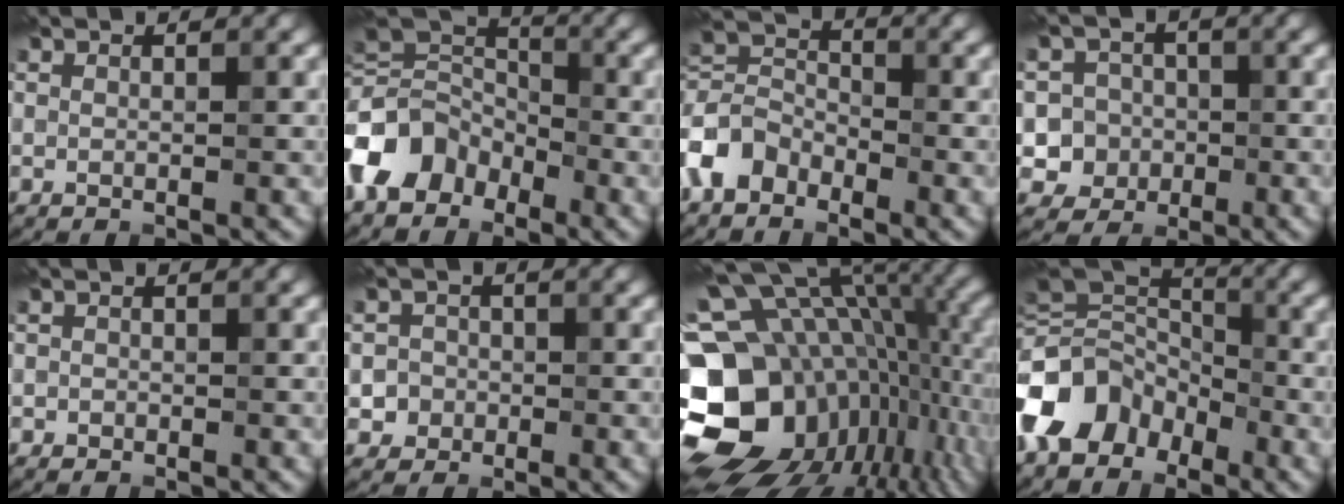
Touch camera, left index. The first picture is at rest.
{"total": 7.2, "force": [-3.3, 5.5, 3.3], "torque": [-0.058, 0.006, -0.084]}
{"total": 4.3, "force": [-2.6, 3.0, 1.7], "torque": [-0.036, 0.007, -0.068]}
{"total": 5.0, "force": [-1.3, 4.8, 0.8], "torque": [0.011, 0.007, -0.040]}
{"total": 0.6, "force": [-0.3, 0.5, 0.0], "torque": [0.004, -0.005, -0.006]}
{"total": 2.2, "force": [-0.6, 2.1, 0.3], "torque": [0.023, 0.002, -0.015]}
{"total": 21.0, "force": [-3.6, 15.5, 13.6], "torque": [-0.262, 0.001, -0.049]}
{"total": 10.0, "force": [-4.2, 7.5, 5.1], "torque": [-0.106, 0.004, -0.095]}